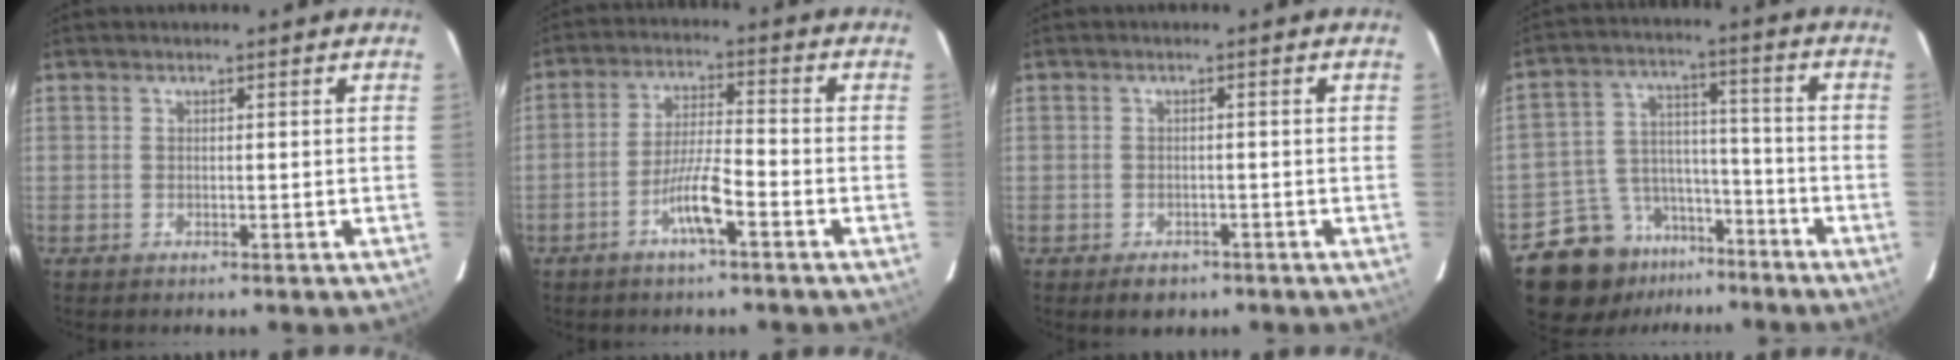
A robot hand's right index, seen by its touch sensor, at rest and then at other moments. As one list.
[{"total": 6.7, "force": [-3.3, 0.6, 5.8], "torque": [-0.114, 0.004, -0.062]}, {"total": 2.9, "force": [-1.9, 1.9, 1.0], "torque": [-0.014, 0.001, -0.020]}, {"total": 12.7, "force": [-9.1, 8.3, 3.2], "torque": [-0.054, 0.058, -0.143]}]